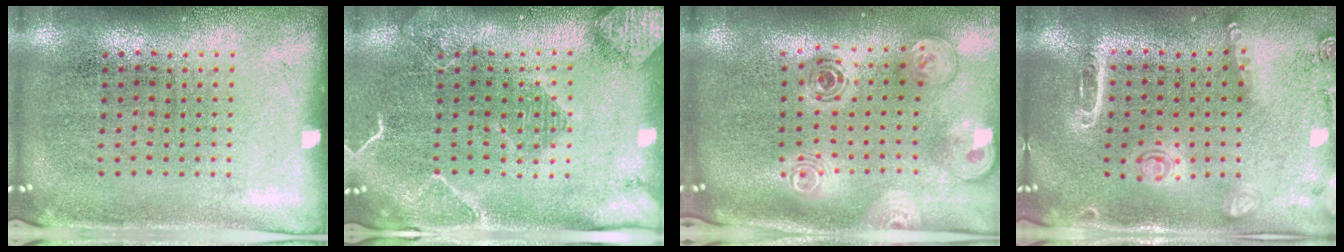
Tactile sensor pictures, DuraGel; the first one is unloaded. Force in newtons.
{"total": 2.2, "press": 2.1, "slide": 0.6}
{"total": 2.0, "press": 1.7, "slide": 1.1}
{"total": 1.6, "press": 1.5, "slide": 0.6}